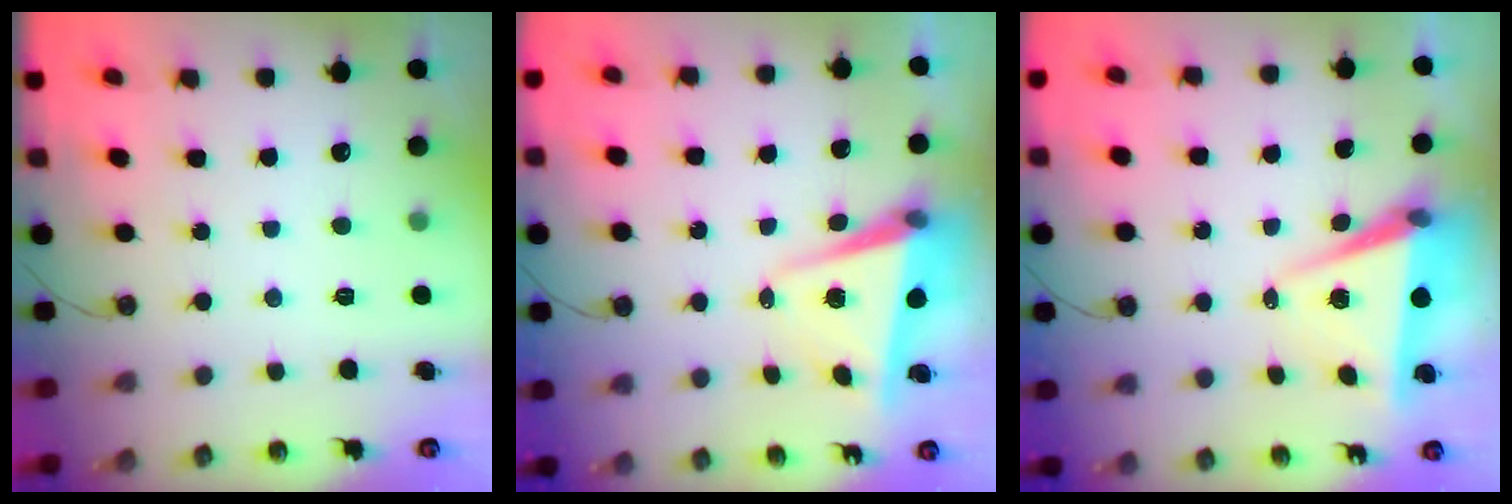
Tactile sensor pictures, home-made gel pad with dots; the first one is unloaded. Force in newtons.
{"total": 5.6, "press": 5.4, "slide": 1.3}
{"total": 6.1, "press": 4.4, "slide": 4.2}